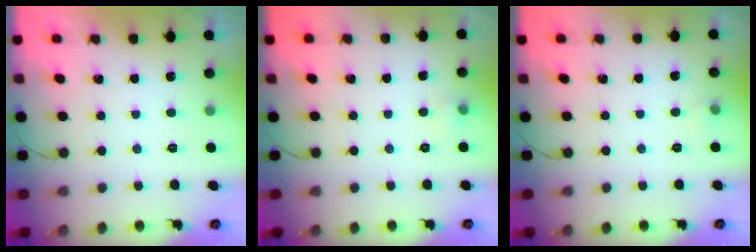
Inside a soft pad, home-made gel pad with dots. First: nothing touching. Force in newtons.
{"total": 3.5, "press": 3.4, "slide": 1.0}
{"total": 3.0, "press": 2.8, "slide": 1.1}